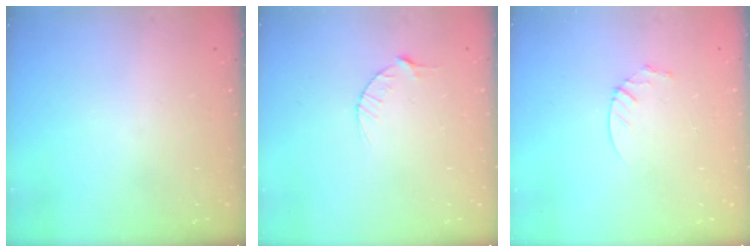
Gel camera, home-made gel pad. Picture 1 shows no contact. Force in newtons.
{"total": 3.4, "press": 3.4, "slide": 0.4}
{"total": 3.6, "press": 3.6, "slide": 0.4}